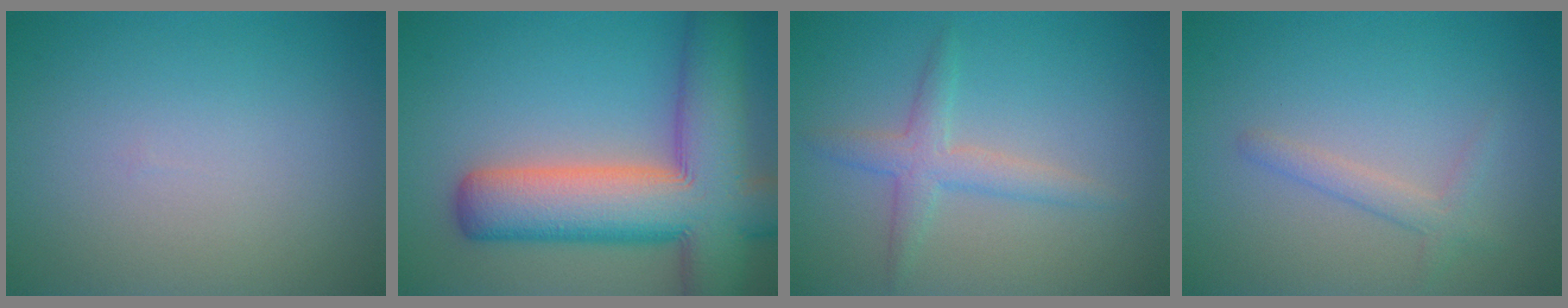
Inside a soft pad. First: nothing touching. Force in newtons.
{"total": 12.8, "press": 12.8, "slide": 0.8}
{"total": 2.7, "press": 2.7, "slide": 0.0}
{"total": 1.7, "press": 1.7, "slide": 0.1}